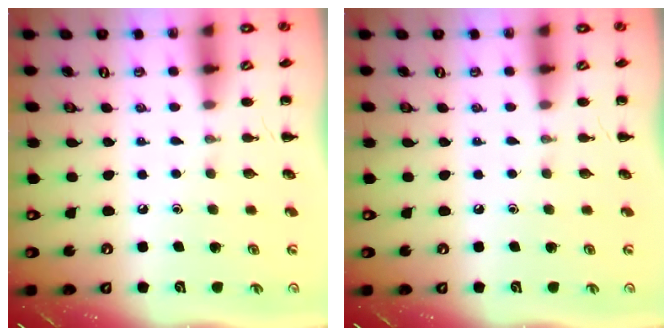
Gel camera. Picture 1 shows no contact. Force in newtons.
{"total": 0.0}